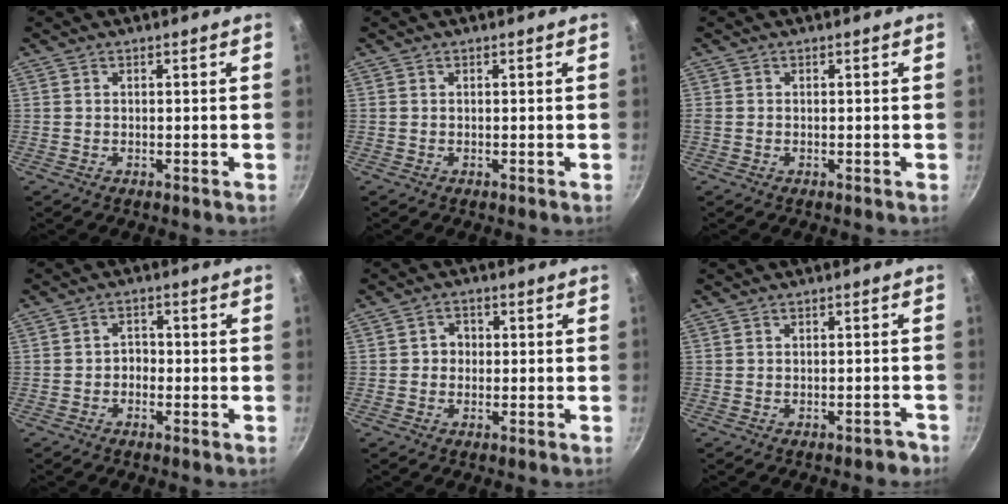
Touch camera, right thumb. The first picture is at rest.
{"total": 0.0}
{"total": 0.8, "force": [-0.1, 0.7, 0.4], "torque": [-0.011, 0.002, 0.001]}
{"total": 2.4, "force": [-0.9, 1.8, 1.2], "torque": [0.000, 0.011, -0.023]}
{"total": 2.6, "force": [-0.1, 2.3, 1.2], "torque": [-0.001, 0.009, -0.009]}
{"total": 1.9, "force": [-1.6, 0.9, 0.5], "torque": [-0.006, 0.018, -0.018]}